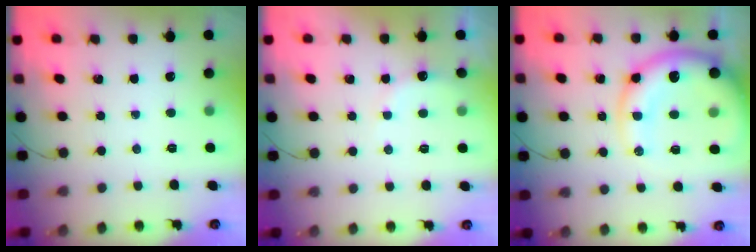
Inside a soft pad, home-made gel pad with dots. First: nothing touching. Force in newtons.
{"total": 6.7, "press": 6.6, "slide": 1.3}
{"total": 17.4, "press": 16.9, "slide": 4.4}